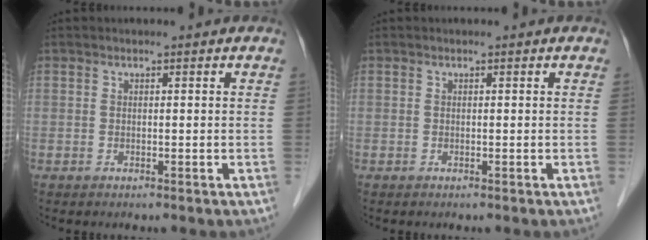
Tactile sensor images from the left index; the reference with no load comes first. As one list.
[{"total": 0.0}]